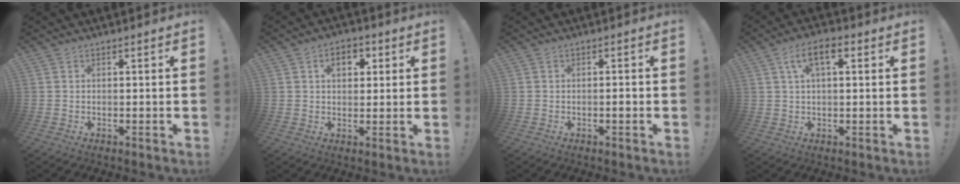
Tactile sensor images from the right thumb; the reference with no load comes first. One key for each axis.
{"total": 6.3, "fx": 2.0, "fy": 4.3, "fz": 4.0, "tx": -0.047, "ty": 0.003, "tz": 0.031}
{"total": 1.5, "fx": -0.9, "fy": 0.2, "fz": 1.2, "tx": -0.025, "ty": 0.004, "tz": -0.014}
{"total": 7.5, "fx": 2.4, "fy": 3.5, "fz": 6.2, "tx": -0.095, "ty": 0.006, "tz": 0.040}